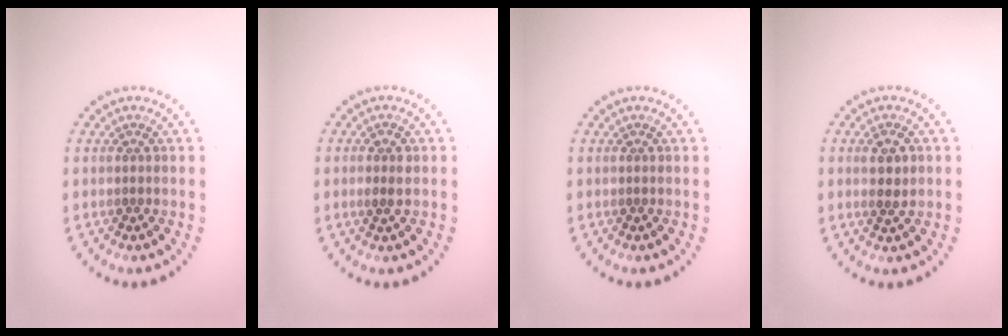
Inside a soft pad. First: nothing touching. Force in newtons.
{"total": 1.4, "press": 1.4, "slide": 0.3}
{"total": 0.0}
{"total": 2.3, "press": 2.2, "slide": 0.5}